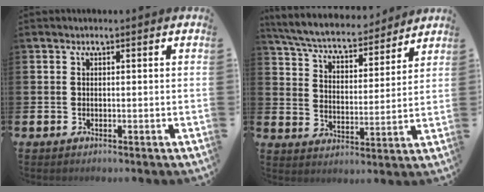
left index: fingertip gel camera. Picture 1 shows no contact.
{"total": 6.5, "force": [6.1, 1.3, 1.7], "torque": [-0.063, -0.046, 0.104]}